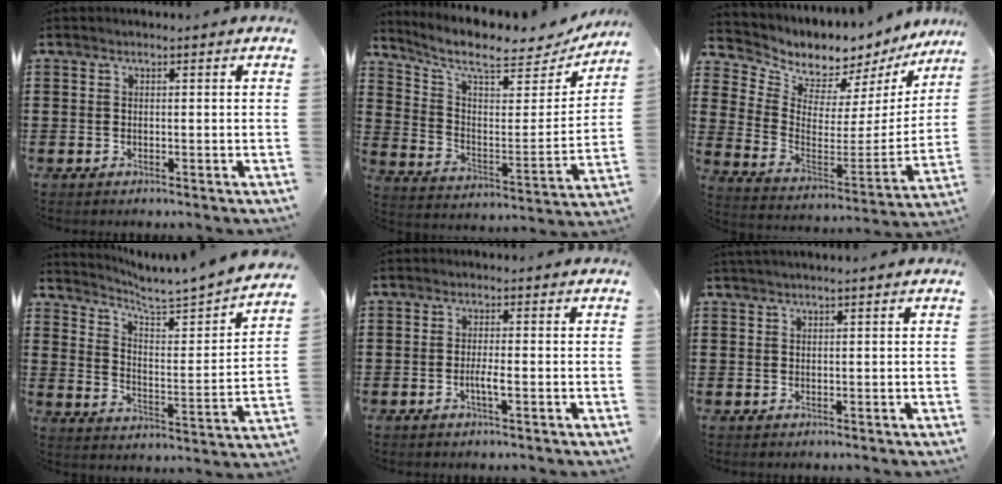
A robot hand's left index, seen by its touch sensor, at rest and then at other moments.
{"total": 9.0, "force": [7.3, 2.1, 4.7], "torque": [-0.117, -0.045, 0.123]}
{"total": 5.6, "force": [5.3, 1.9, -0.2], "torque": [-0.030, -0.062, 0.087]}
{"total": 3.4, "force": [3.3, -0.4, 0.8], "torque": [-0.032, -0.043, 0.041]}
{"total": 2.3, "force": [-0.7, 0.2, 2.2], "torque": [-0.039, -0.001, -0.012]}
{"total": 1.0, "force": [0.9, -0.1, 0.5], "torque": [-0.010, 0.000, 0.017]}